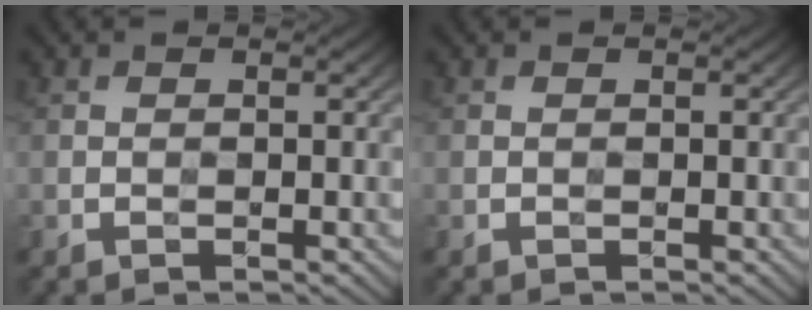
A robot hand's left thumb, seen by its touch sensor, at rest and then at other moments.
{"total": 0.0}